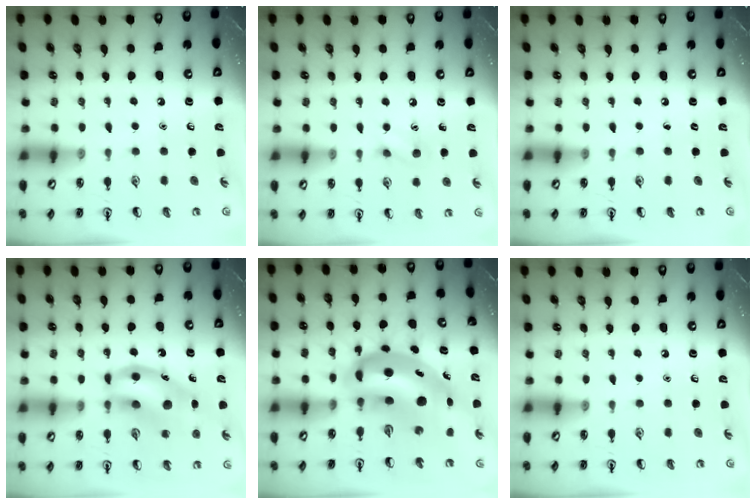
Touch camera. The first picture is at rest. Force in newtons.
{"total": 6.2, "press": 6.0, "slide": 1.5}
{"total": 0.0}
{"total": 14.9, "press": 14.7, "slide": 2.4}
{"total": 15.1, "press": 14.5, "slide": 4.2}
{"total": 0.0}